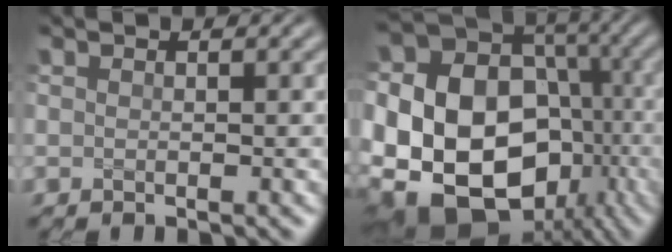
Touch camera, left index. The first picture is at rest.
{"total": 20.0, "force": [-4.8, 15.7, 11.4], "torque": [-0.213, -0.028, -0.076]}